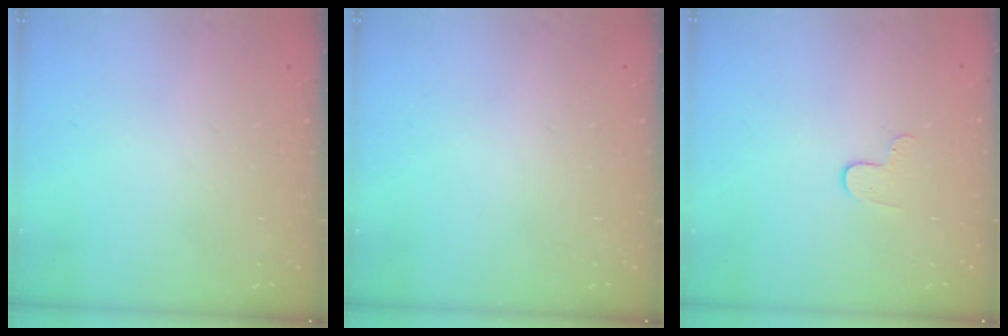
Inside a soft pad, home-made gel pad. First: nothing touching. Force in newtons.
{"total": 0.0}
{"total": 4.7, "press": 4.6, "slide": 0.5}